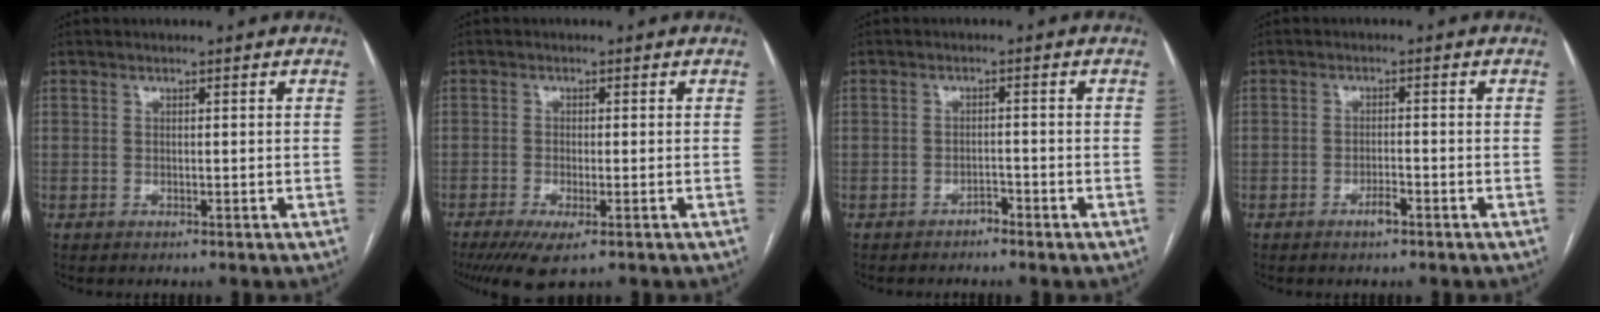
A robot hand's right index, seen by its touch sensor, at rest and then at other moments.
{"total": 5.5, "force": [-3.2, 1.2, 4.3], "torque": [-0.074, -0.014, -0.053]}
{"total": 1.5, "force": [-1.3, 0.4, 0.6], "torque": [-0.007, 0.002, -0.020]}
{"total": 2.1, "force": [-1.3, 0.4, 1.5], "torque": [-0.026, 0.001, -0.022]}